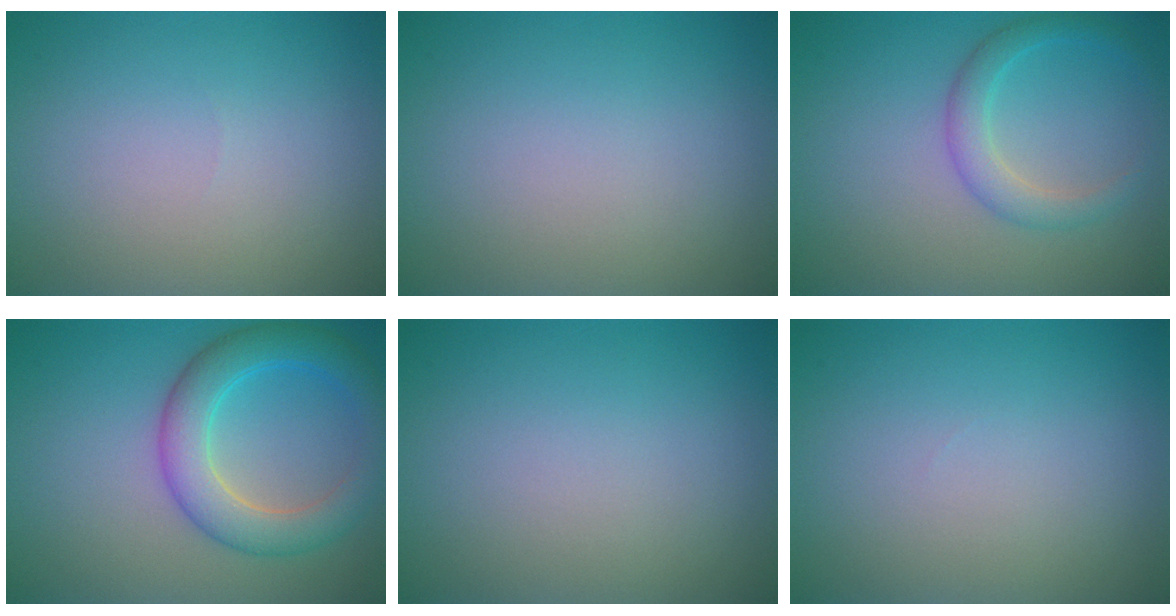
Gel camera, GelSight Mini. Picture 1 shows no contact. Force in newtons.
{"total": 0.0}
{"total": 2.6, "press": 2.6, "slide": 0.1}
{"total": 5.6, "press": 5.6, "slide": 0.1}
{"total": 0.0}
{"total": 0.0}